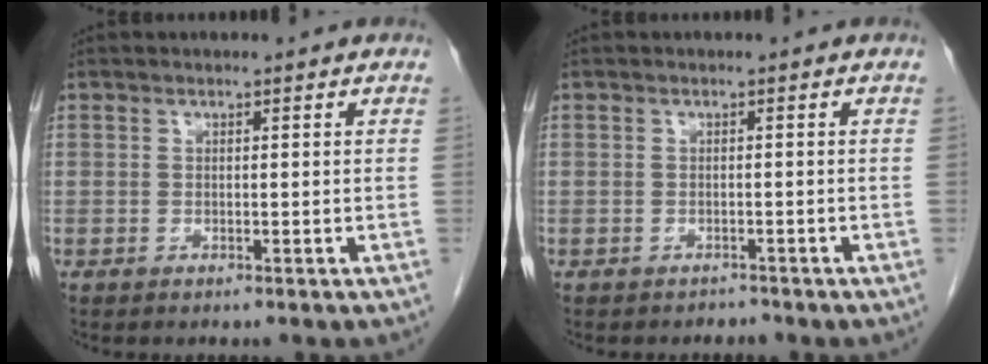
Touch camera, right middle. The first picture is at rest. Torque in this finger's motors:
{"motor_torque": [0.43, -0.27, 0.02, -0.01]}